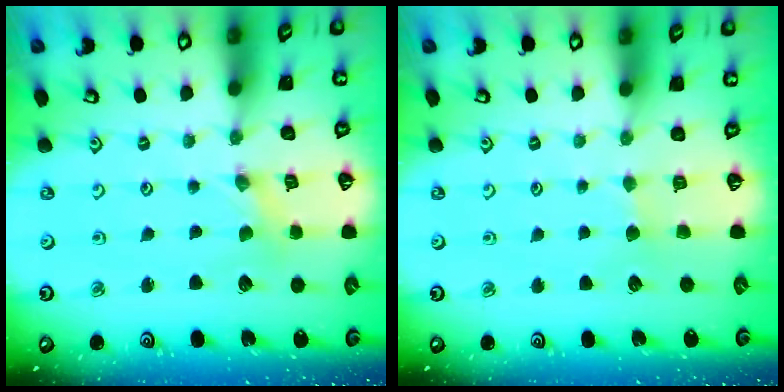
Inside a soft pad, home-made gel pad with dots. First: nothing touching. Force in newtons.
{"total": 2.2, "press": 2.2, "slide": 0.2}